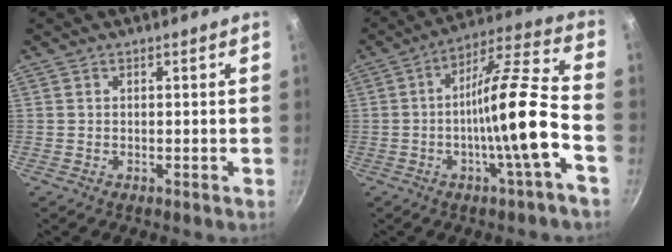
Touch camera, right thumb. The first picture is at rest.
{"total": 16.3, "force": [-4.4, 1.7, 15.6], "torque": [-0.244, 0.044, -0.080]}